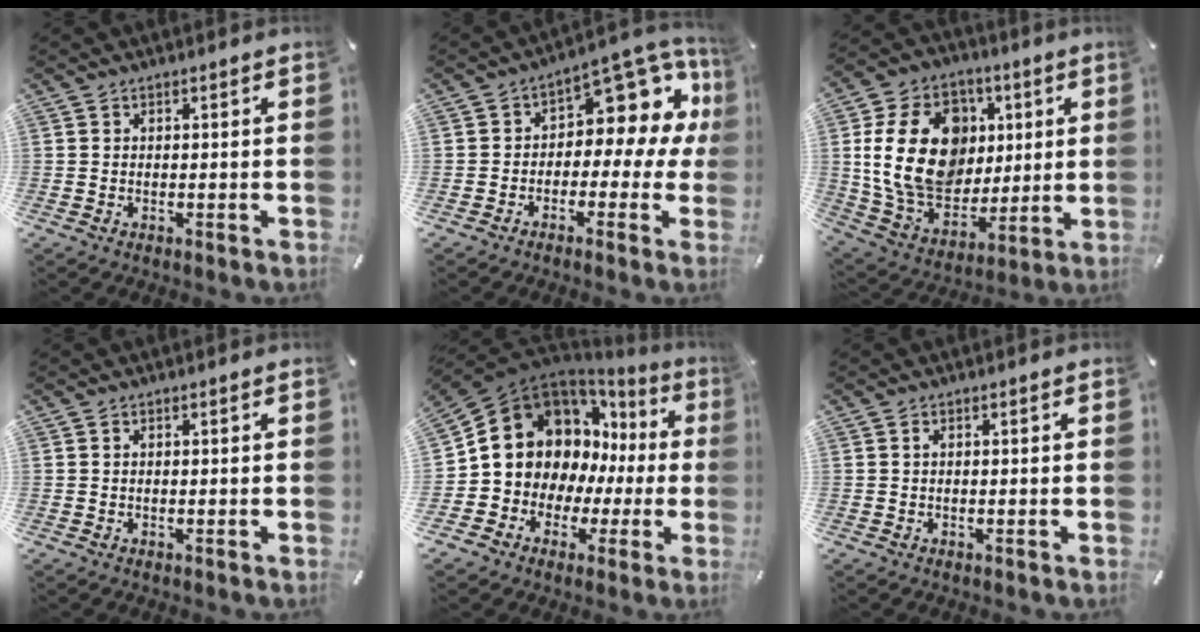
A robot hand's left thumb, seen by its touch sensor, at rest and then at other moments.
{"total": 10.1, "force": [4.1, 6.1, 6.9], "torque": [-0.095, -0.041, 0.067]}
{"total": 22.6, "force": [3.5, 17.5, 13.9], "torque": [-0.264, -0.003, 0.069]}
{"total": 0.0}
{"total": 14.1, "force": [4.5, 12.1, 5.7], "torque": [-0.103, -0.044, 0.096]}
{"total": 0.5, "force": [0.1, 0.1, 0.5], "torque": [-0.011, -0.001, 0.001]}